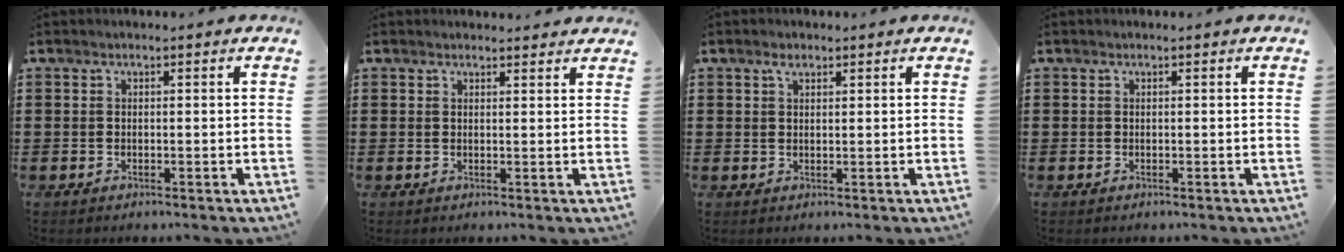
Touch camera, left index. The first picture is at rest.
{"total": 1.3, "force": [1.3, 0.2, 0.0], "torque": [-0.003, 0.001, 0.026]}
{"total": 1.5, "force": [1.0, 0.7, 0.9], "torque": [-0.013, 0.001, 0.015]}
{"total": 0.0}